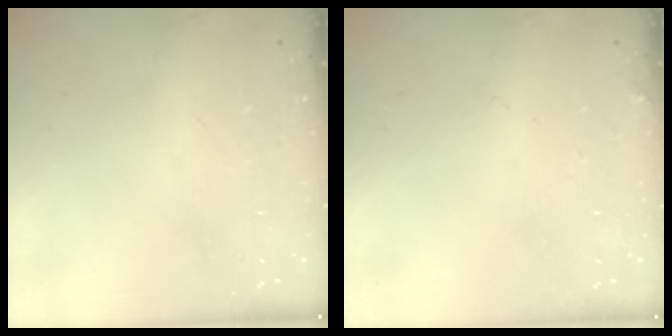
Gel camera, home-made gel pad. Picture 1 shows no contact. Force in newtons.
{"total": 2.2, "press": 2.2, "slide": 0.2}